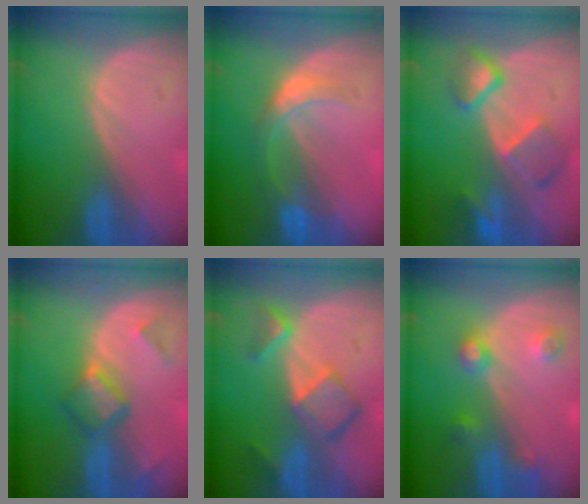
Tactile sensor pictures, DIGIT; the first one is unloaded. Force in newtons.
{"total": 5.4, "press": 4.8, "slide": 2.5}
{"total": 7.6, "press": 6.7, "slide": 3.5}
{"total": 5.3, "press": 5.0, "slide": 2.0}
{"total": 7.3, "press": 6.3, "slide": 3.7}
{"total": 4.4, "press": 3.9, "slide": 2.1}